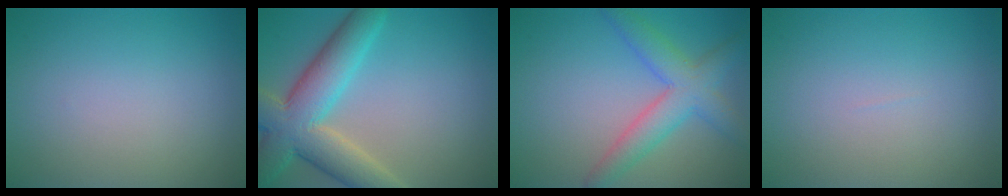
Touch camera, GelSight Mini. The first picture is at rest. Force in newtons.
{"total": 8.6, "press": 8.6, "slide": 0.8}
{"total": 4.9, "press": 4.9, "slide": 0.3}
{"total": 0.0}